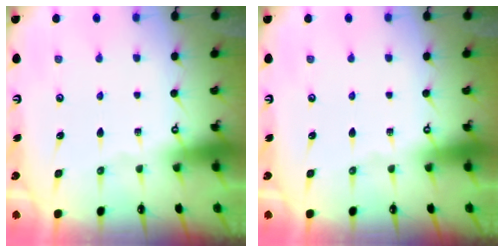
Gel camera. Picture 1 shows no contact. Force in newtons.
{"total": 0.0}